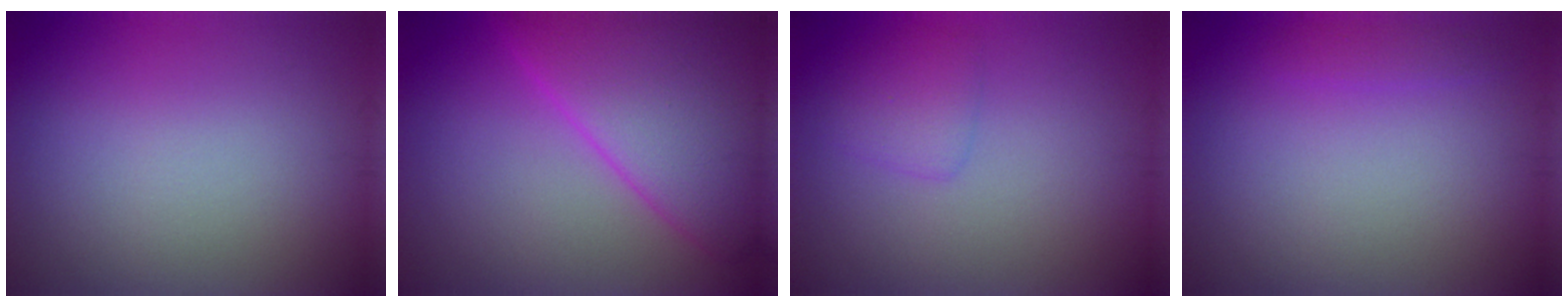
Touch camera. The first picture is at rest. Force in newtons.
{"total": 9.9, "press": 9.8, "slide": 0.7}
{"total": 1.8, "press": 1.8, "slide": 0.1}
{"total": 1.0, "press": 1.0, "slide": 0.1}